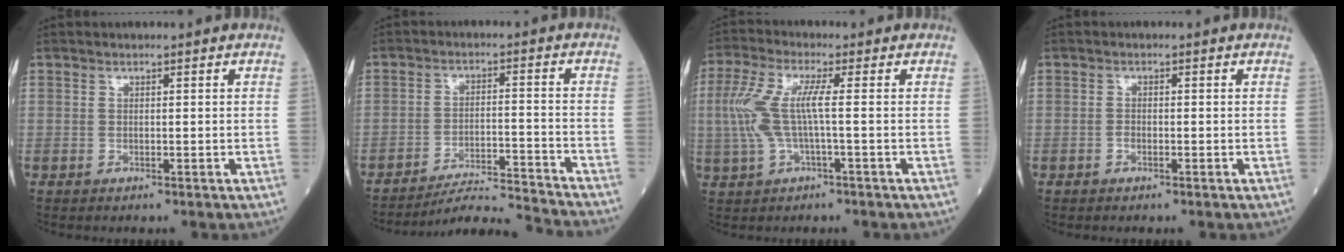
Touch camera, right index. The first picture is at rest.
{"total": 11.5, "force": [-11.1, -2.5, 1.4], "torque": [-0.018, -0.007, -0.180]}
{"total": 7.2, "force": [0.1, 1.3, 7.0], "torque": [-0.171, 0.017, -0.002]}
{"total": 0.9, "force": [-0.4, 0.5, 0.6], "torque": [-0.011, 0.003, -0.006]}